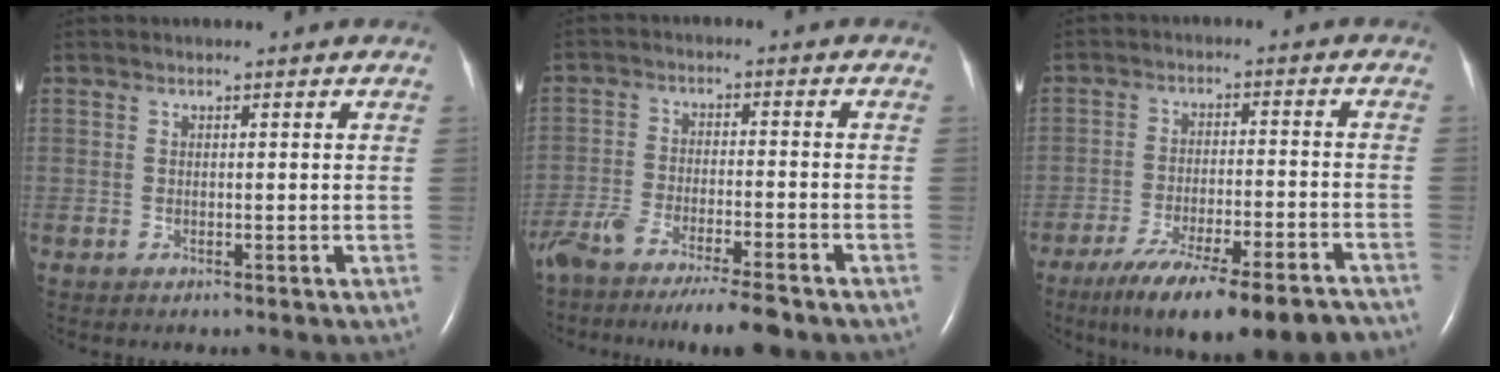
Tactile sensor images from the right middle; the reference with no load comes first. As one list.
[{"total": 13.5, "force": [-11.2, 1.2, 7.4], "torque": [-0.132, -0.031, -0.182]}, {"total": 18.6, "force": [-14.8, 2.6, 11.0], "torque": [-0.129, -0.014, -0.218]}]